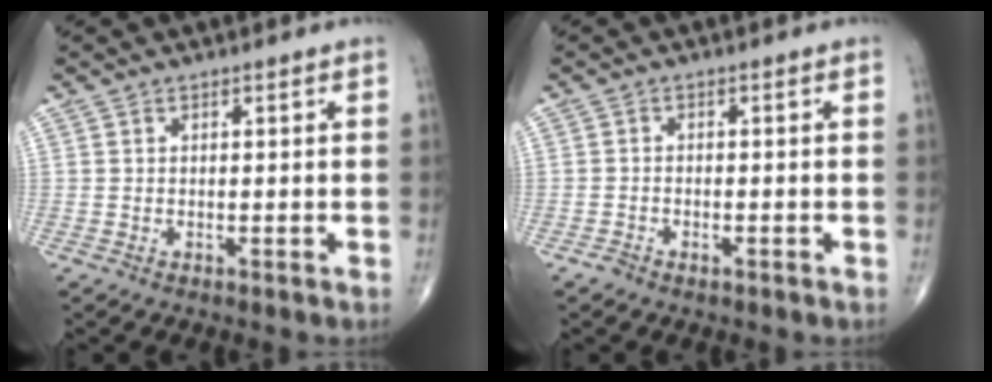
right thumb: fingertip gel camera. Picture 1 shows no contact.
{"total": 1.8, "force": [-1.3, 0.9, 0.9], "torque": [-0.018, 0.010, -0.020]}